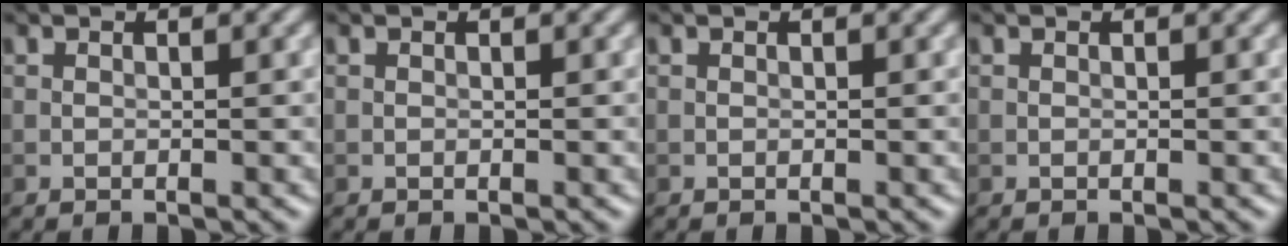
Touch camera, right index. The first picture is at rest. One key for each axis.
{"total": 0.0}
{"total": 0.0}
{"total": 0.0}